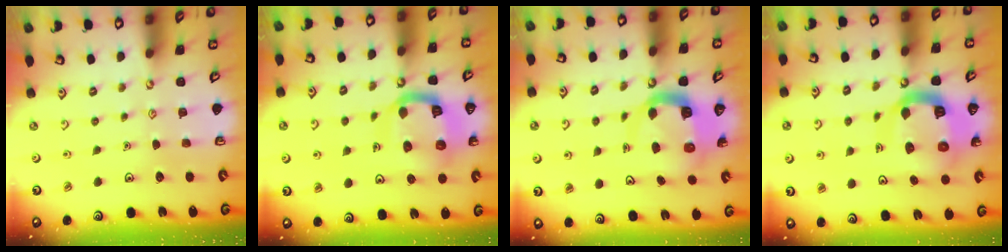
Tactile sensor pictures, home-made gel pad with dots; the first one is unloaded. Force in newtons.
{"total": 13.5, "press": 13.4, "slide": 1.6}
{"total": 8.0, "press": 7.9, "slide": 1.0}
{"total": 15.0, "press": 14.9, "slide": 1.7}